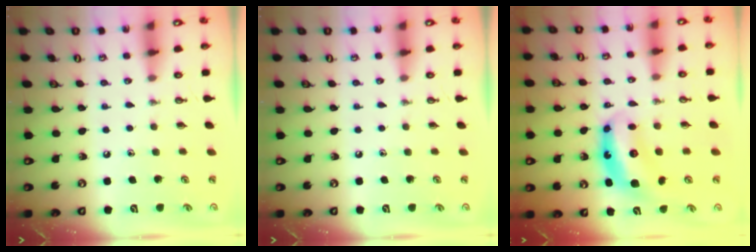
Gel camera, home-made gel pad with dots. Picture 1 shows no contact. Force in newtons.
{"total": 0.0}
{"total": 7.5, "press": 7.4, "slide": 0.7}